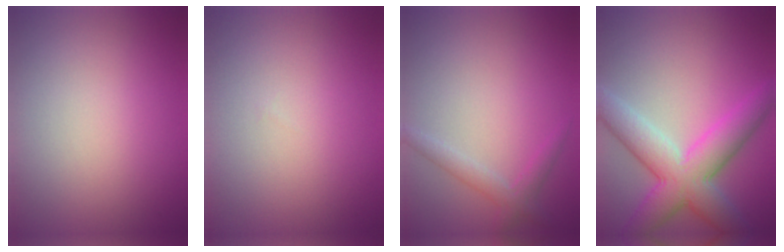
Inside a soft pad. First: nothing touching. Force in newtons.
{"total": 0.0}
{"total": 1.9, "press": 1.9, "slide": 0.2}
{"total": 7.5, "press": 7.5, "slide": 0.2}